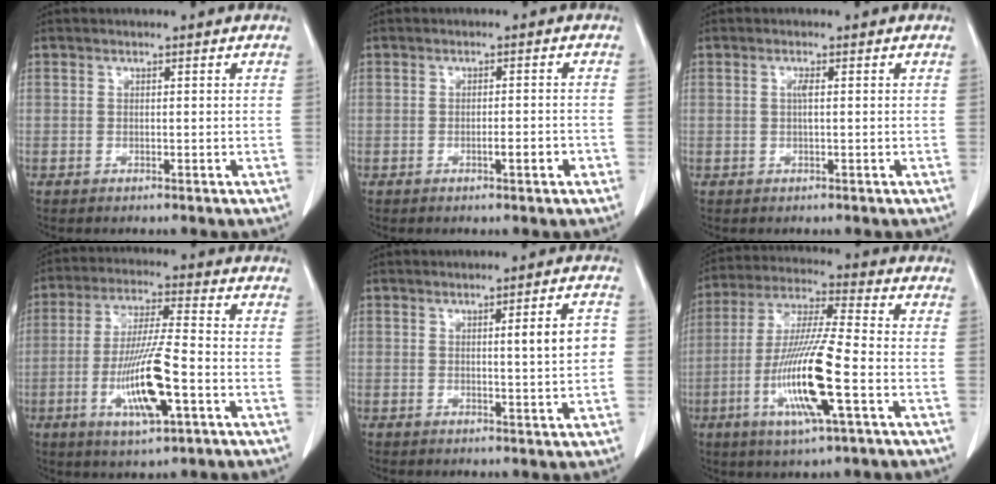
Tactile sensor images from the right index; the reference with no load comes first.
{"total": 1.2, "force": [-0.5, 0.3, 1.0], "torque": [-0.017, 0.001, -0.006]}
{"total": 1.1, "force": [0.1, 0.1, 1.1], "torque": [-0.024, 0.001, 0.002]}
{"total": 12.2, "force": [-3.8, 1.3, 11.5], "torque": [-0.223, -0.010, -0.068]}
{"total": 4.9, "force": [0.4, 0.3, 4.9], "torque": [-0.066, 0.004, 0.005]}
{"total": 14.8, "force": [-4.4, 0.7, 14.1], "torque": [-0.286, -0.015, -0.086]}